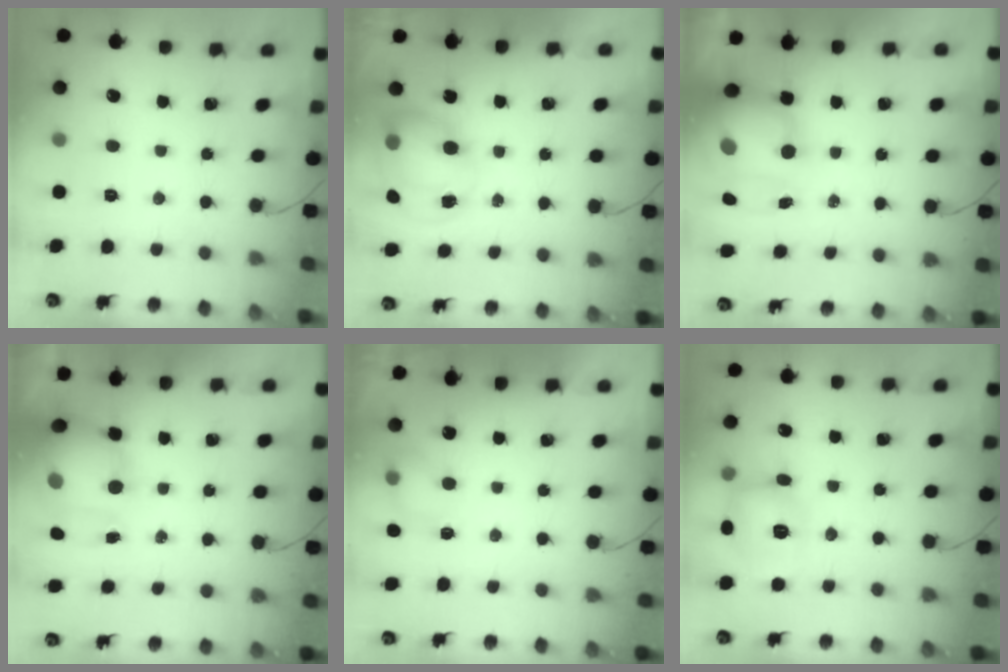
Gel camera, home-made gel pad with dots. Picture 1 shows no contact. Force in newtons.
{"total": 9.9, "press": 9.5, "slide": 2.7}
{"total": 14.1, "press": 13.6, "slide": 3.6}
{"total": 13.4, "press": 13.0, "slide": 3.5}
{"total": 5.1, "press": 4.9, "slide": 1.4}
{"total": 10.4, "press": 10.2, "slide": 1.7}